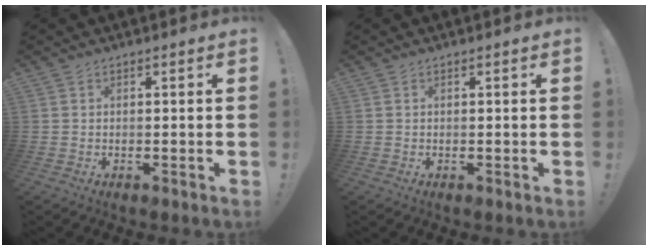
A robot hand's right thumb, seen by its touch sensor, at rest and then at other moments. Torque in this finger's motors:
{"motor_torque": [-0.10, 0.09, 0.04, -0.12, 0.03]}